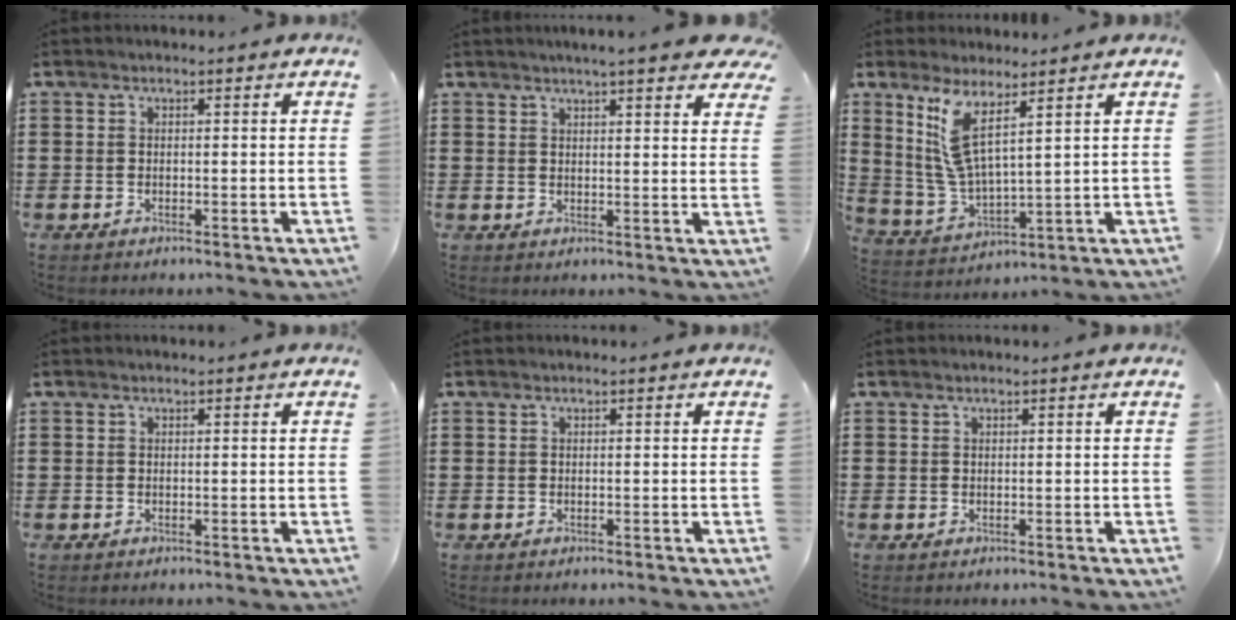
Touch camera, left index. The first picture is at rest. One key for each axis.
{"total": 4.3, "fx": 3.8, "fy": -0.2, "fz": 2.0, "tx": -0.036, "ty": -0.013, "tz": 0.065}
{"total": 7.9, "fx": 4.7, "fy": 1.9, "fz": 6.1, "tx": -0.154, "ty": -0.020, "tz": 0.077}
{"total": 0.0}
{"total": 0.0}
{"total": 0.0}